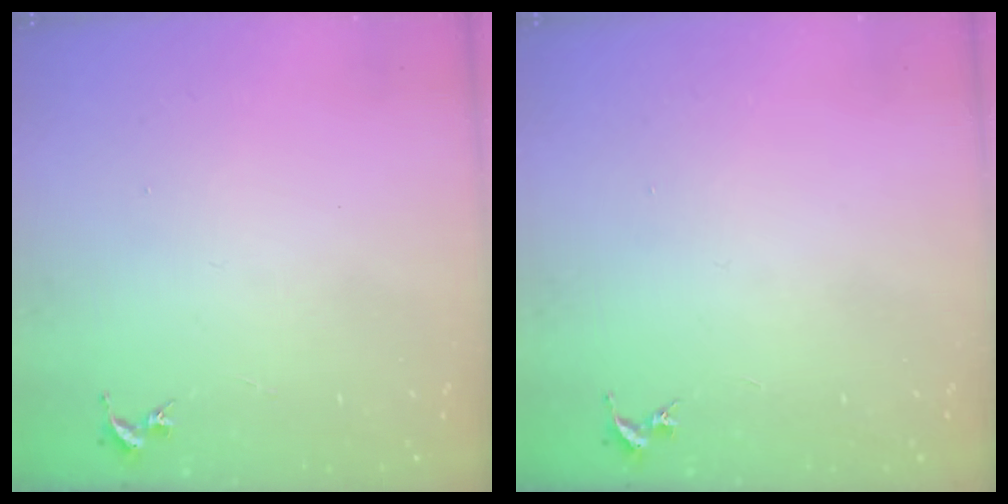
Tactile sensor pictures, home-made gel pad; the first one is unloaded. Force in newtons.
{"total": 0.0}